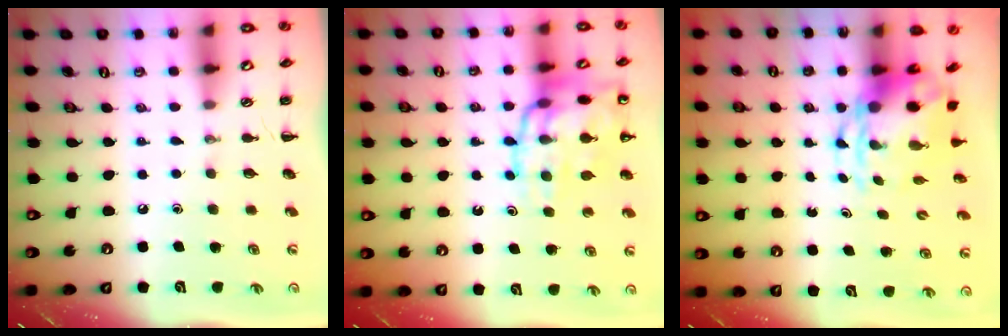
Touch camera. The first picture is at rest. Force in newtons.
{"total": 18.4, "press": 18.2, "slide": 2.4}
{"total": 5.7, "press": 5.5, "slide": 1.5}